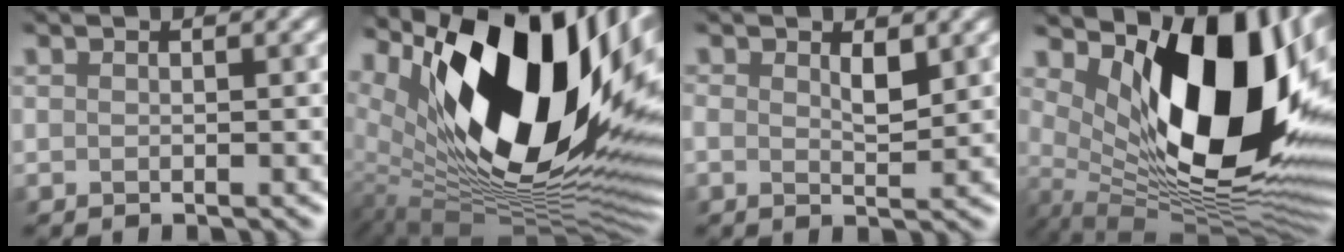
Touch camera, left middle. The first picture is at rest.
{"total": 19.0, "force": [7.3, 8.9, 15.1], "torque": [-0.249, 0.013, 0.128]}
{"total": 1.3, "force": [0.9, 0.1, 0.9], "torque": [-0.017, 0.008, 0.017]}
{"total": 14.9, "force": [3.6, 7.1, 12.6], "torque": [-0.177, -0.020, 0.075]}